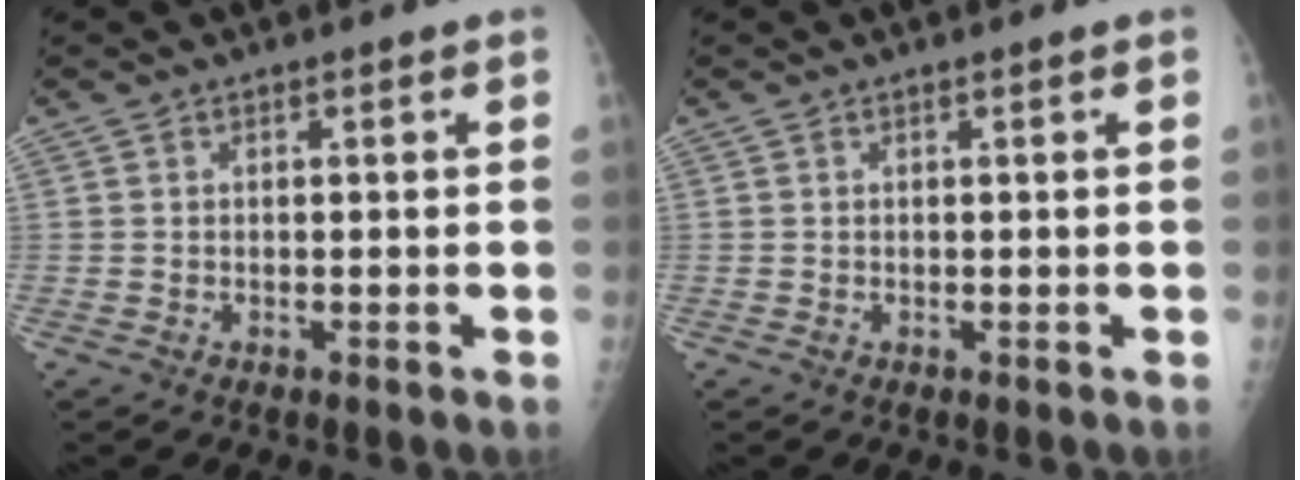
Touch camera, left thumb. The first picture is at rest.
{"total": 0.0}